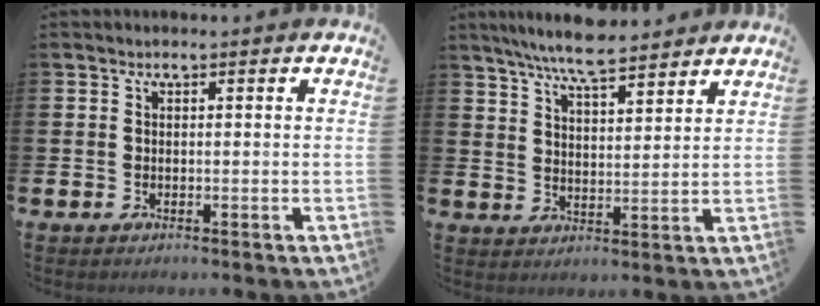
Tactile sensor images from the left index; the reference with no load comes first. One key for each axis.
{"total": 7.4, "fx": 6.9, "fy": 0.8, "fz": 2.6, "tx": -0.063, "ty": -0.030, "tz": 0.124}